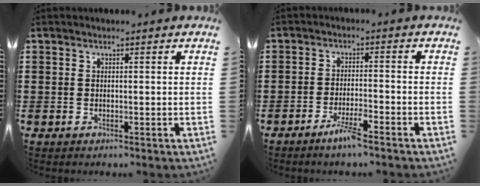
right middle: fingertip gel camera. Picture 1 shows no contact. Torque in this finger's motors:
{"motor_torque": [2.14, 0.00, 0.15, 0.09]}